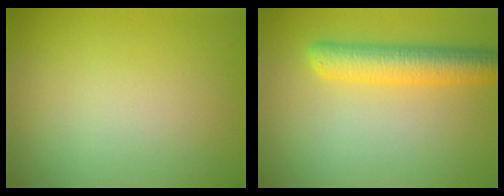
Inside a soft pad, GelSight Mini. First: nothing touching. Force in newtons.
{"total": 5.0, "press": 5.0, "slide": 0.3}